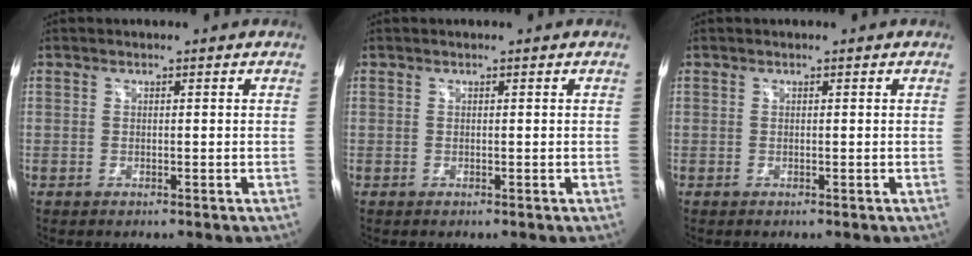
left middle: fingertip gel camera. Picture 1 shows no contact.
{"total": 0.0}
{"total": 0.0}